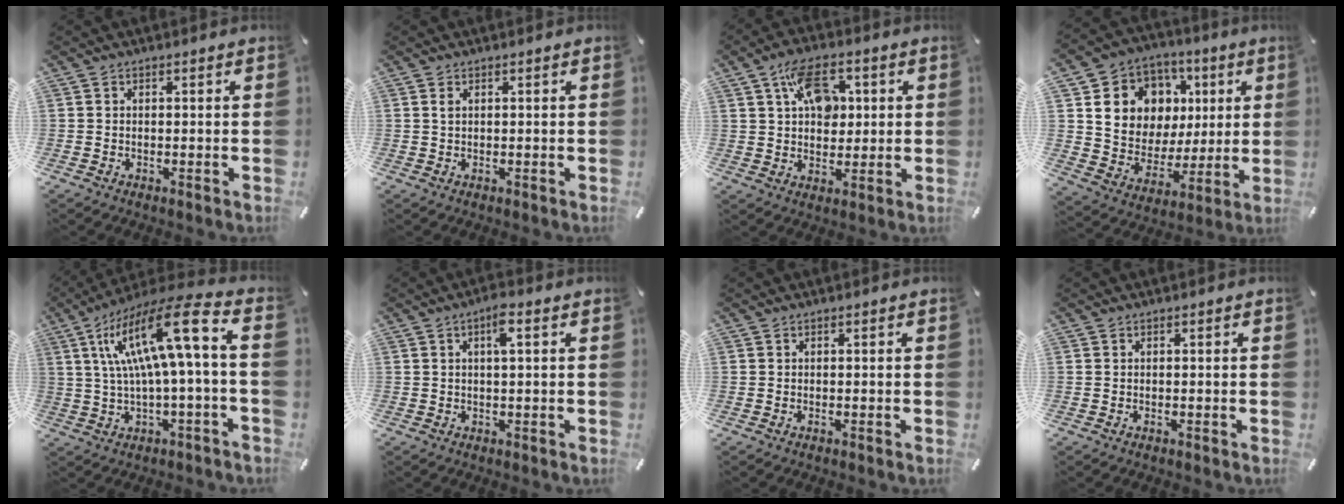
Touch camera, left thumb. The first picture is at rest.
{"total": 0.8, "force": [0.3, 0.4, 0.6], "torque": [-0.012, 0.001, 0.005]}
{"total": 10.8, "force": [3.5, 7.4, 7.0], "torque": [-0.106, 0.006, 0.065]}
{"total": 12.4, "force": [3.7, 11.4, 3.3], "torque": [-0.061, -0.024, 0.079]}
{"total": 18.4, "force": [5.0, 3.3, 17.4], "torque": [-0.335, -0.025, 0.066]}
{"total": 3.6, "force": [1.3, 0.8, 3.3], "torque": [-0.060, 0.004, 0.017]}
{"total": 0.0}
{"total": 0.0}